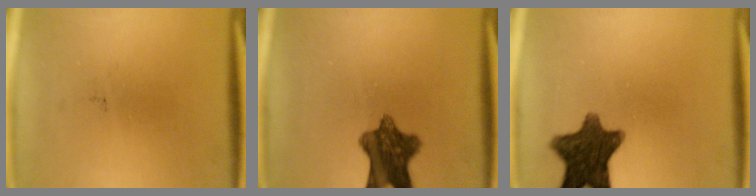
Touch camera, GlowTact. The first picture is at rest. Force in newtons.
{"total": 9.3}
{"total": 11.4}